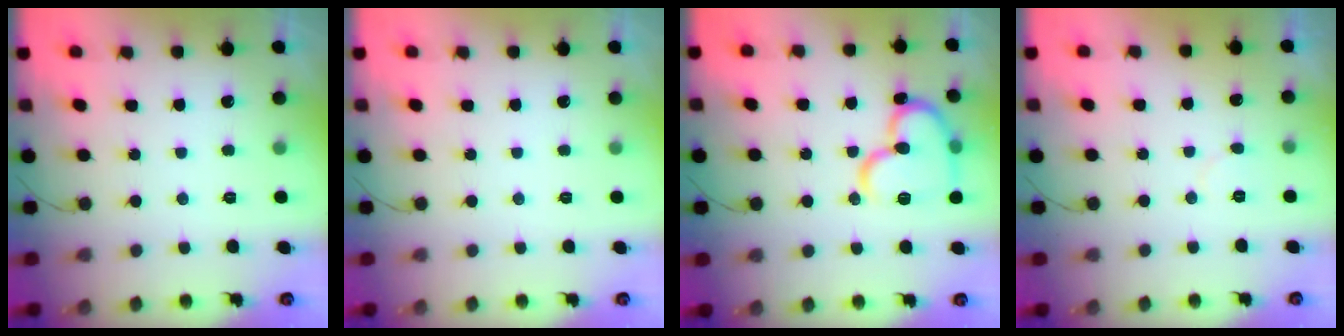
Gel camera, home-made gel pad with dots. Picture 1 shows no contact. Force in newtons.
{"total": 0.0}
{"total": 17.6, "press": 17.5, "slide": 2.3}
{"total": 3.8, "press": 3.8, "slide": 0.3}